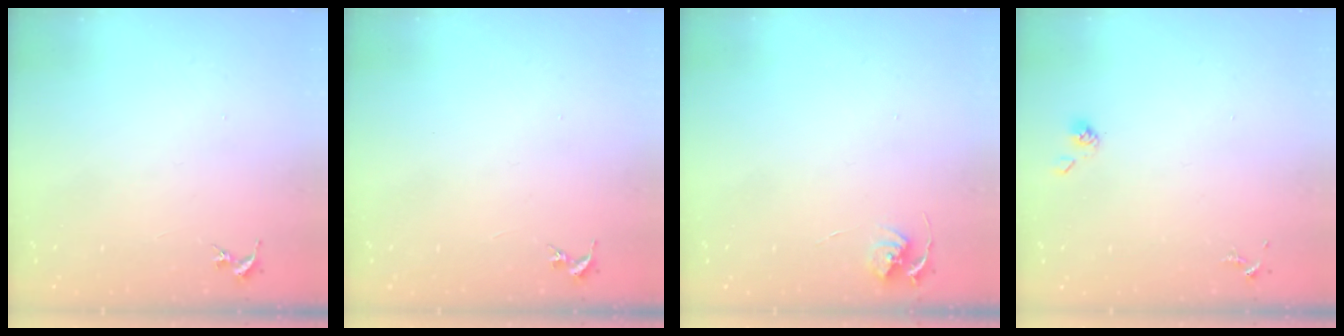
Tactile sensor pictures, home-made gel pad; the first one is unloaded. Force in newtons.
{"total": 0.0}
{"total": 5.3, "press": 5.2, "slide": 0.6}
{"total": 3.8, "press": 3.7, "slide": 0.8}